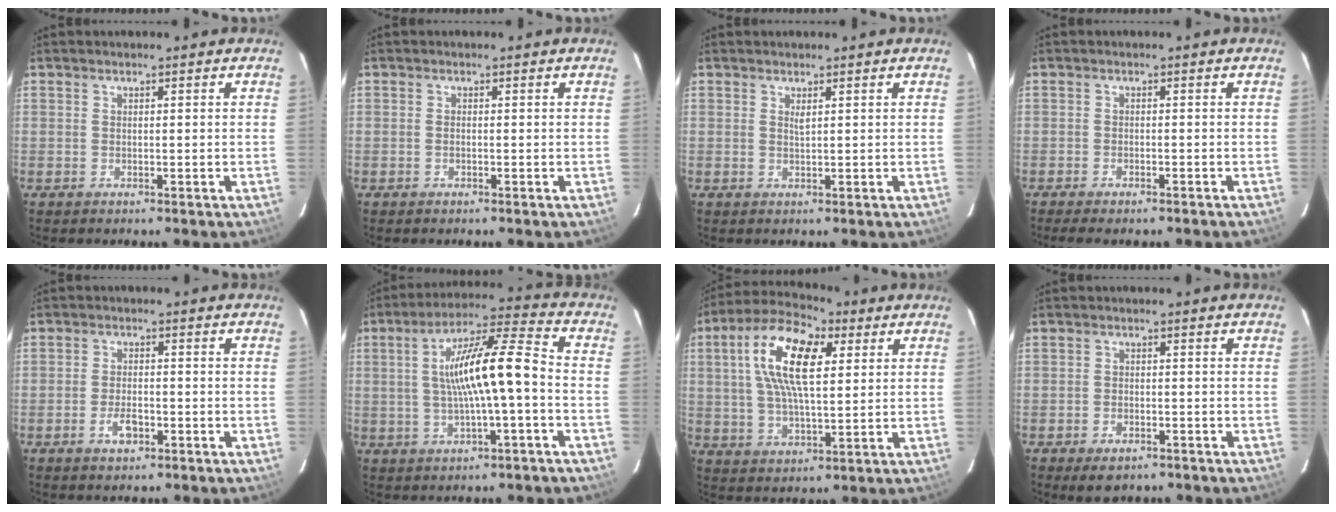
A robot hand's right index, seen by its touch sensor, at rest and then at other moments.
{"total": 0.5, "force": [-0.4, 0.4, 0.2], "torque": [-0.003, 0.001, -0.009]}
{"total": 0.8, "force": [0.4, 0.2, 0.7], "torque": [-0.013, 0.002, 0.008]}
{"total": 5.0, "force": [-4.2, 1.4, 2.4], "torque": [-0.058, -0.014, -0.063]}
{"total": 3.7, "force": [-1.9, 2.0, 2.5], "torque": [-0.052, 0.001, -0.033]}
{"total": 12.9, "force": [-0.9, 1.6, 12.7], "torque": [-0.223, 0.023, -0.011]}
{"total": 15.0, "force": [4.5, 6.4, 12.8], "torque": [-0.243, 0.026, 0.071]}
{"total": 4.7, "force": [-3.3, 2.6, 2.2], "torque": [-0.051, -0.005, -0.046]}